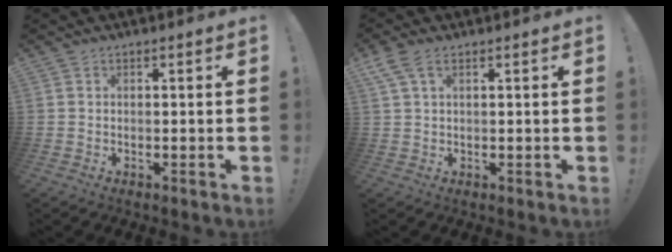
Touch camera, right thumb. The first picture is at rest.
{"total": 4.5, "force": [2.1, 2.0, 3.4], "torque": [-0.072, 0.003, 0.044]}